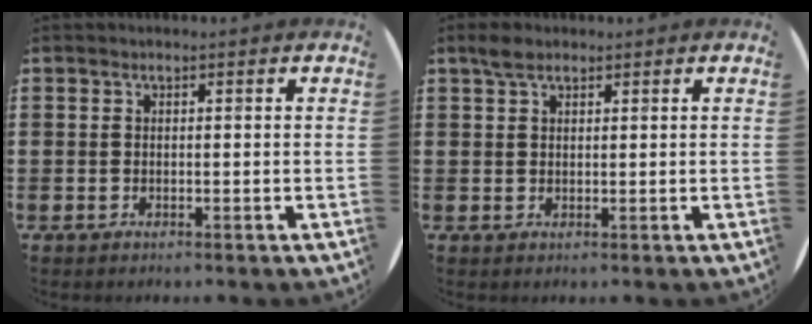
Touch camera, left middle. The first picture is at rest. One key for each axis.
{"total": 2.1, "fx": 1.6, "fy": 0.9, "fz": 1.0, "tx": -0.014, "ty": 0.003, "tz": 0.028}